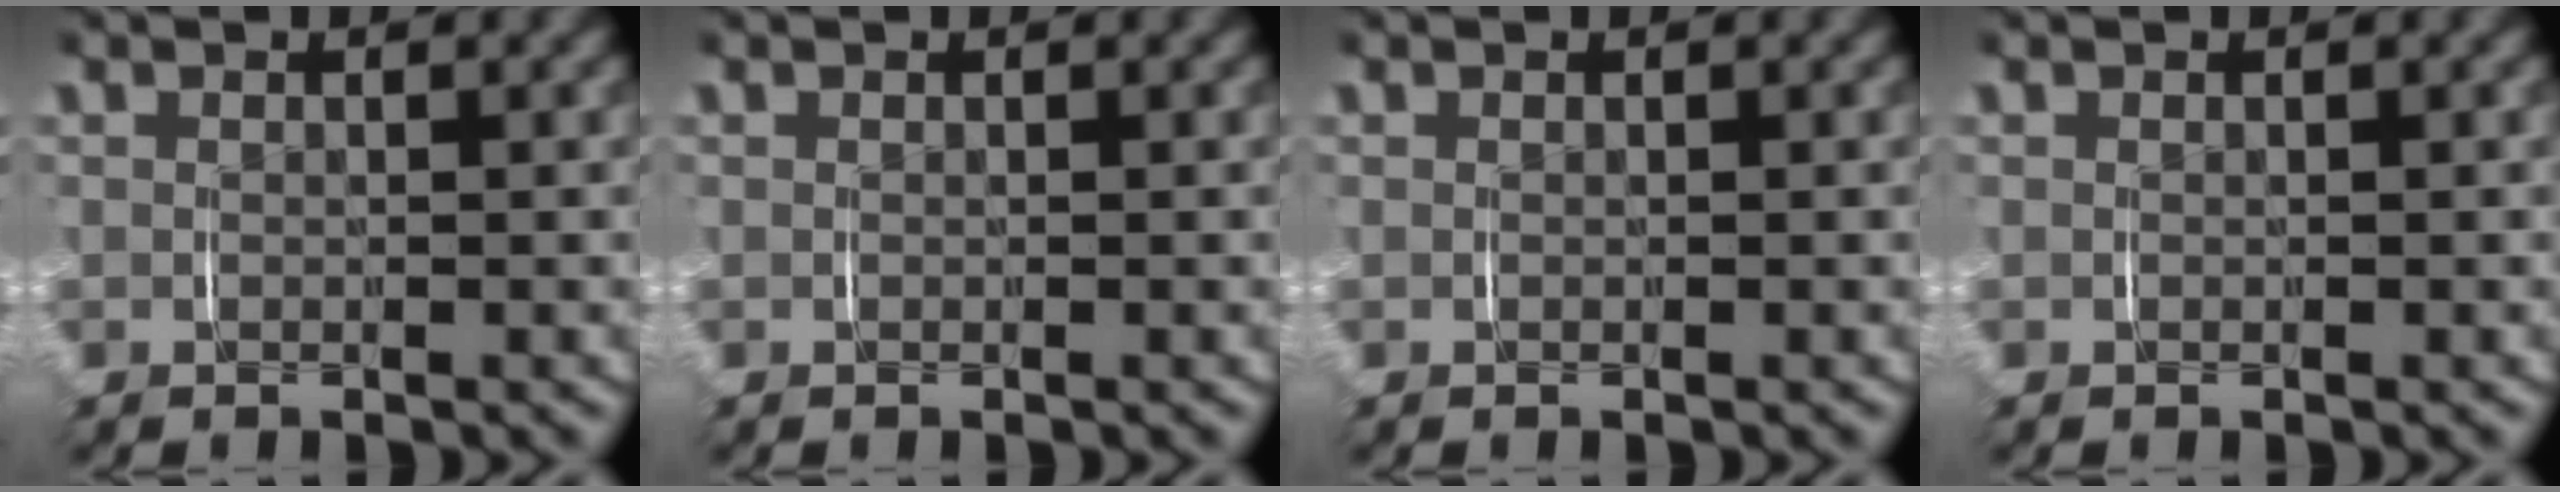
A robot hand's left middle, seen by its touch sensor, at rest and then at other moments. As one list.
[{"total": 0.0}, {"total": 0.0}, {"total": 0.0}]